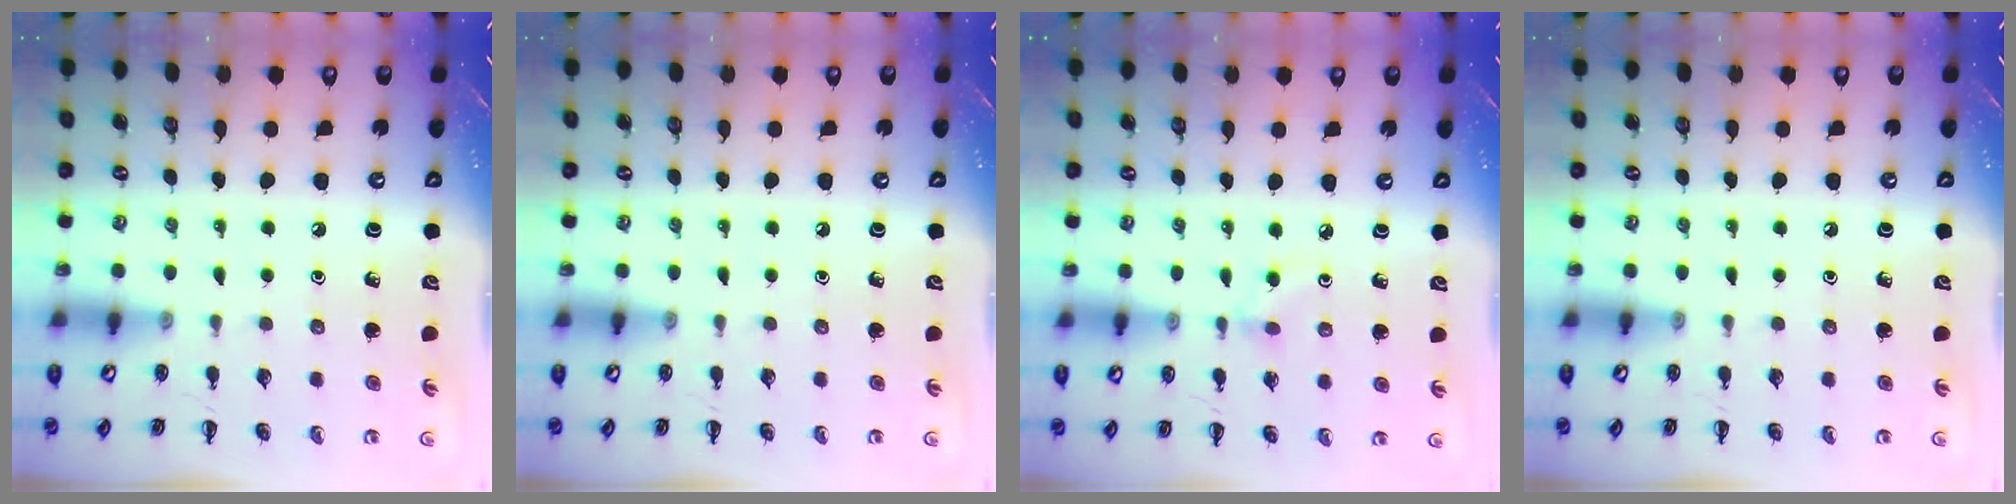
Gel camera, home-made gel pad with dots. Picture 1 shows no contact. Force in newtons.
{"total": 0.0}
{"total": 3.5, "press": 3.2, "slide": 1.4}
{"total": 0.0}